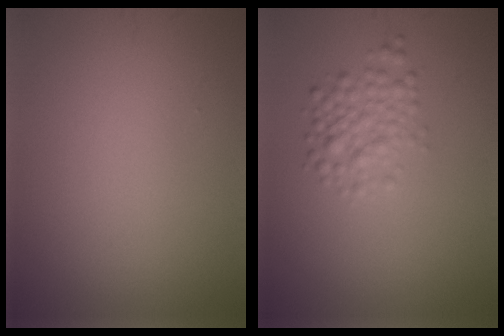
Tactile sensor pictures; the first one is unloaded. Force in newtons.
{"total": 2.7, "press": 2.7, "slide": 0.1}